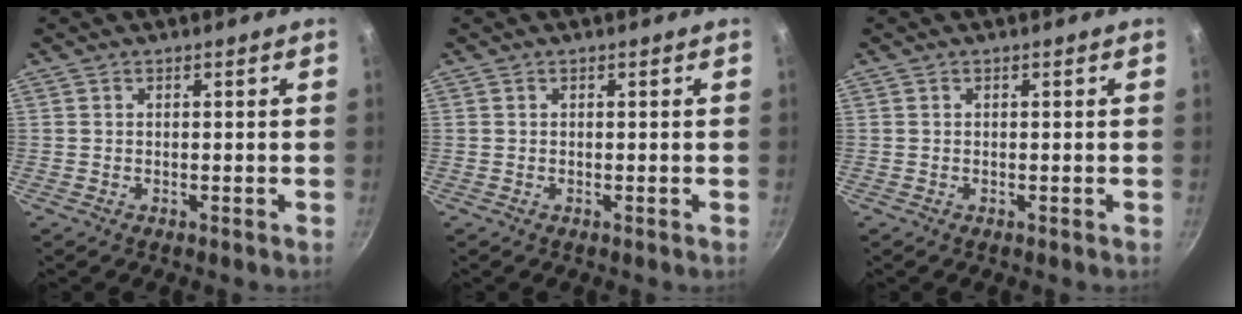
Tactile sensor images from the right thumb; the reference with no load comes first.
{"total": 0.0}
{"total": 0.0}